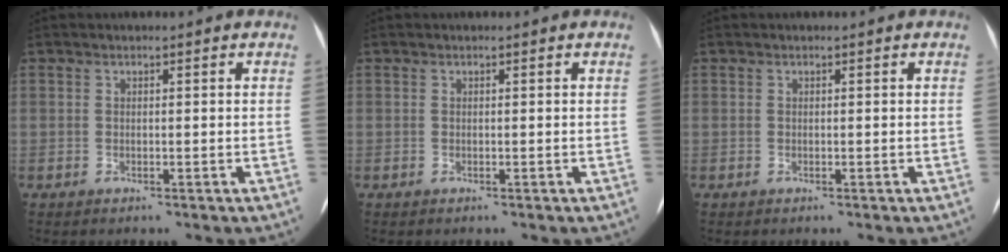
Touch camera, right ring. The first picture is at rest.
{"total": 0.0}
{"total": 0.0}